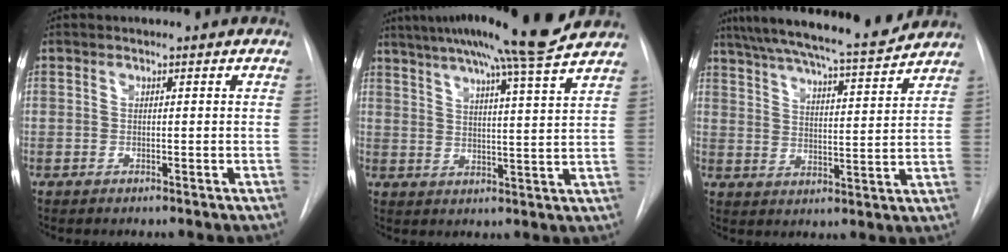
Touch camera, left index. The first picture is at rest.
{"total": 17.9, "force": [15.1, -1.5, 9.5], "torque": [-0.160, -0.006, 0.207]}
{"total": 18.5, "force": [16.8, 1.0, 7.7], "torque": [-0.130, 0.000, 0.242]}